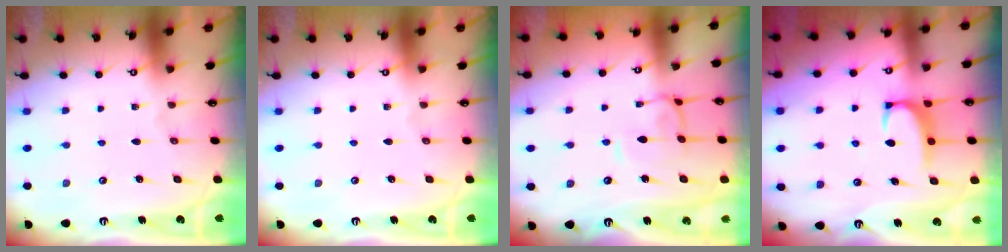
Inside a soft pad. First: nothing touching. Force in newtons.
{"total": 0.0}
{"total": 0.7, "press": 0.4, "slide": 0.5}
{"total": 2.1, "press": 2.0, "slide": 0.6}